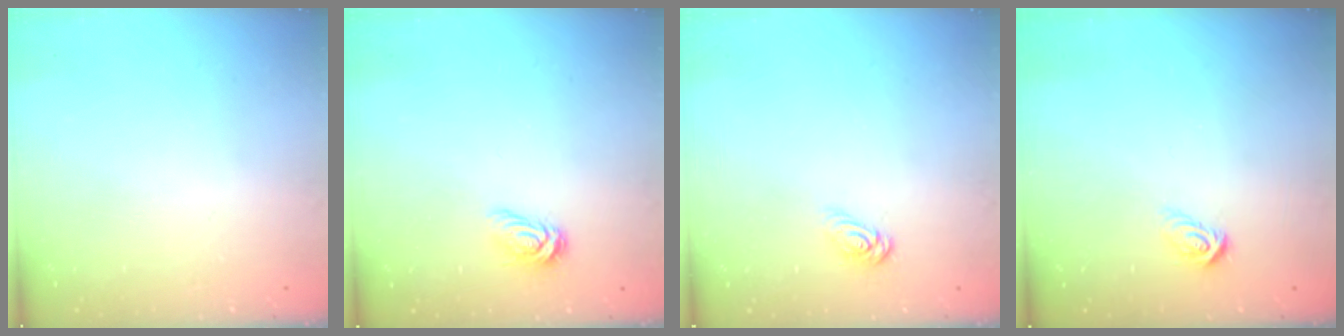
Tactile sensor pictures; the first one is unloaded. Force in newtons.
{"total": 5.2, "press": 5.2, "slide": 0.2}
{"total": 5.0, "press": 5.0, "slide": 0.5}
{"total": 5.0, "press": 4.9, "slide": 0.3}